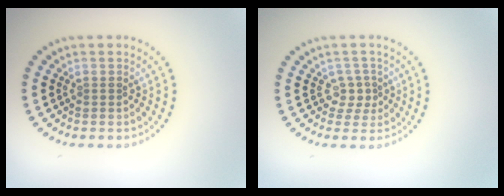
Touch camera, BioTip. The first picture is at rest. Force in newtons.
{"total": 1.7, "press": 1.2, "slide": 1.2}